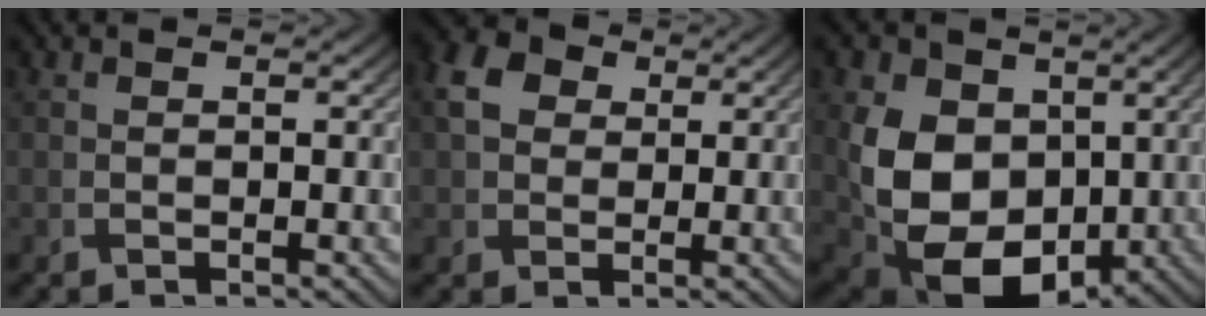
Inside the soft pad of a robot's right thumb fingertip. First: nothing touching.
{"total": 5.7, "force": [1.6, 4.5, 3.1], "torque": [-0.084, 0.013, 0.022]}
{"total": 14.1, "force": [0.1, 10.4, 9.5], "torque": [-0.212, -0.022, 0.001]}